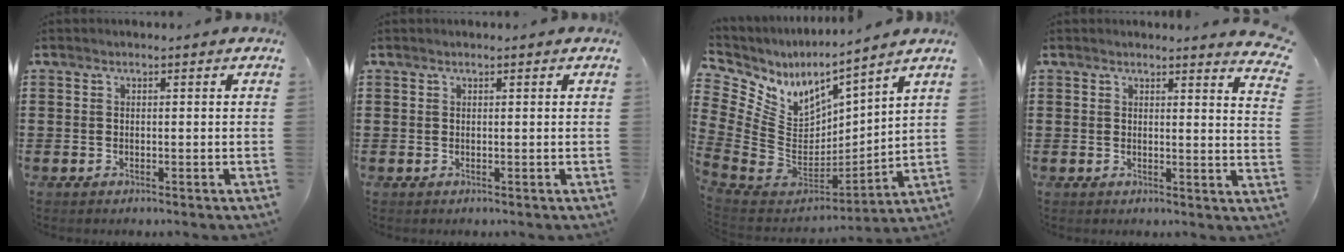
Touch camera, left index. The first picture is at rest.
{"total": 0.0}
{"total": 7.3, "force": [2.6, 5.8, 3.7], "torque": [-0.124, -0.048, 0.044]}
{"total": 2.8, "force": [2.6, -0.4, 0.8], "torque": [-0.019, -0.011, 0.046]}